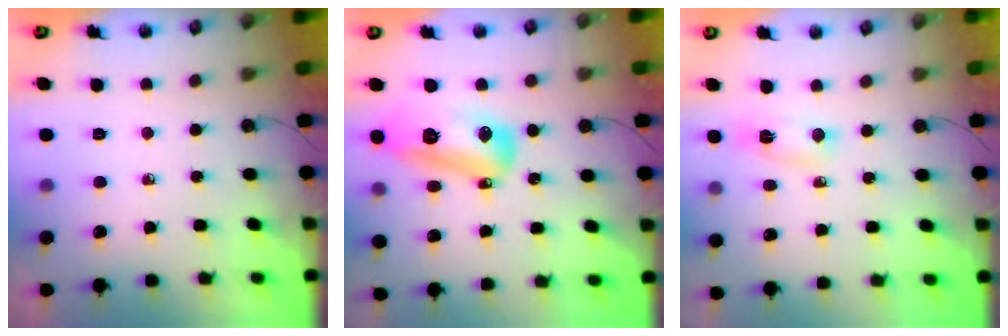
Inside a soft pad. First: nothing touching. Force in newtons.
{"total": 15.7, "press": 15.4, "slide": 3.1}
{"total": 3.5, "press": 3.2, "slide": 1.5}